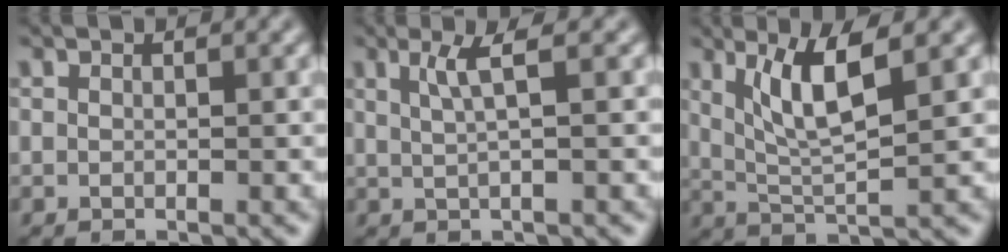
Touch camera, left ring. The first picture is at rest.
{"total": 2.4, "force": [1.0, 0.4, 2.2], "torque": [-0.038, 0.000, 0.017]}
{"total": 5.4, "force": [2.1, 1.1, 4.8], "torque": [-0.097, -0.006, 0.044]}